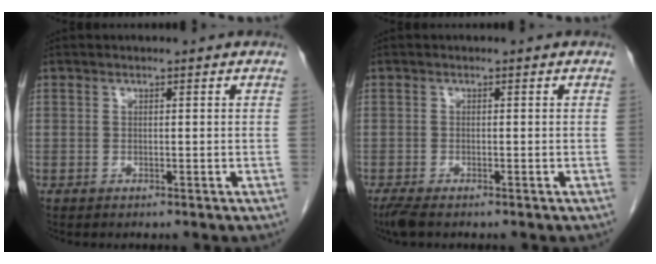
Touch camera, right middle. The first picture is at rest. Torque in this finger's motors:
{"motor_torque": [0.04, 0.00, 0.02, 0.01]}